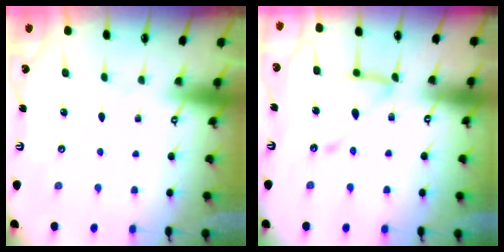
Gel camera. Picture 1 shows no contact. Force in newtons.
{"total": 12.5, "press": 12.4, "slide": 1.3}